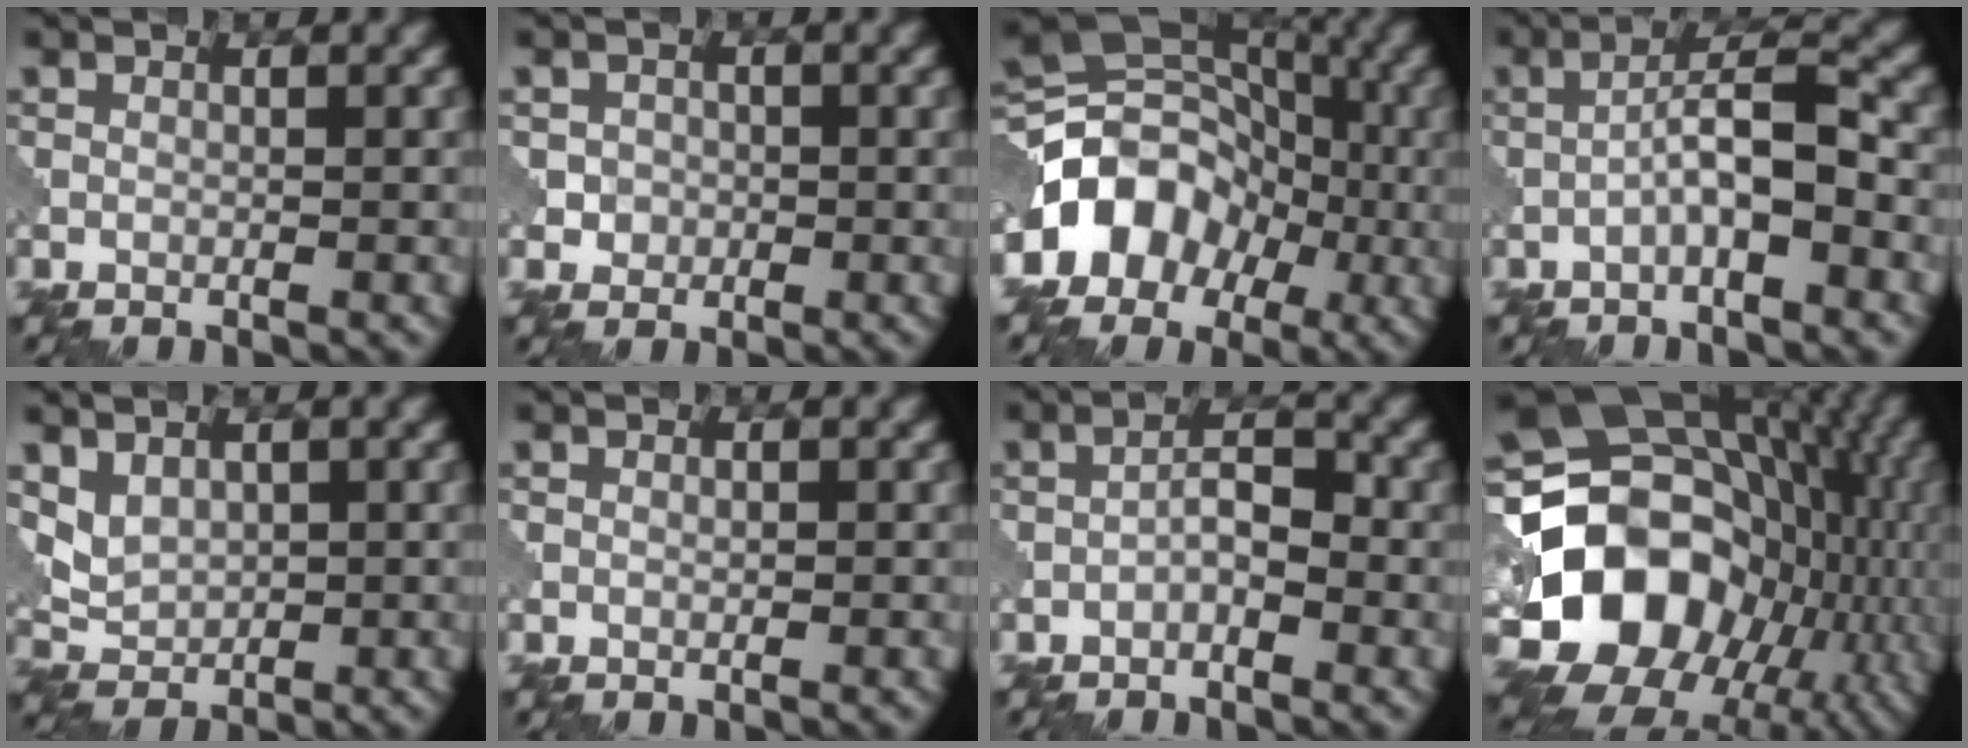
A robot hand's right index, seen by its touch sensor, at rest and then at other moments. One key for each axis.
{"total": 1.8, "fx": -0.1, "fy": 1.7, "fz": 0.4, "tx": 0.005, "ty": -0.001, "tz": -0.003}
{"total": 9.4, "fx": -3.4, "fy": 7.4, "fz": 4.6, "tx": -0.069, "ty": 0.021, "tz": -0.080}
{"total": 4.6, "fx": -1.3, "fy": 0.9, "fz": 4.3, "tx": -0.075, "ty": 0.018, "tz": -0.031}
{"total": 2.9, "fx": 1.1, "fy": 2.1, "fz": 1.7, "tx": -0.038, "ty": -0.004, "tz": 0.026}
{"total": 0.0}
{"total": 2.3, "fx": -0.9, "fy": 0.9, "fz": 1.9, "tx": -0.033, "ty": 0.009, "tz": -0.023}
{"total": 18.4, "fx": -3.2, "fy": 14.8, "fz": 10.5, "tx": -0.198, "ty": -0.007, "tz": -0.057}